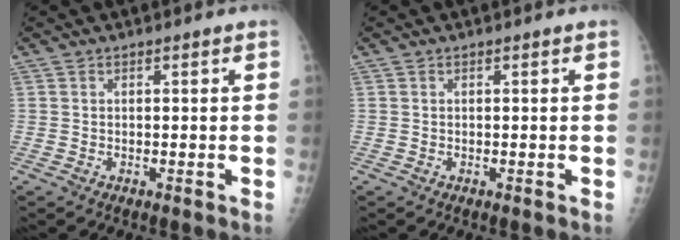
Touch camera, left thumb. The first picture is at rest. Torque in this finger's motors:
{"motor_torque": [0.12, 0.27, -0.28, -0.24, 0.03]}